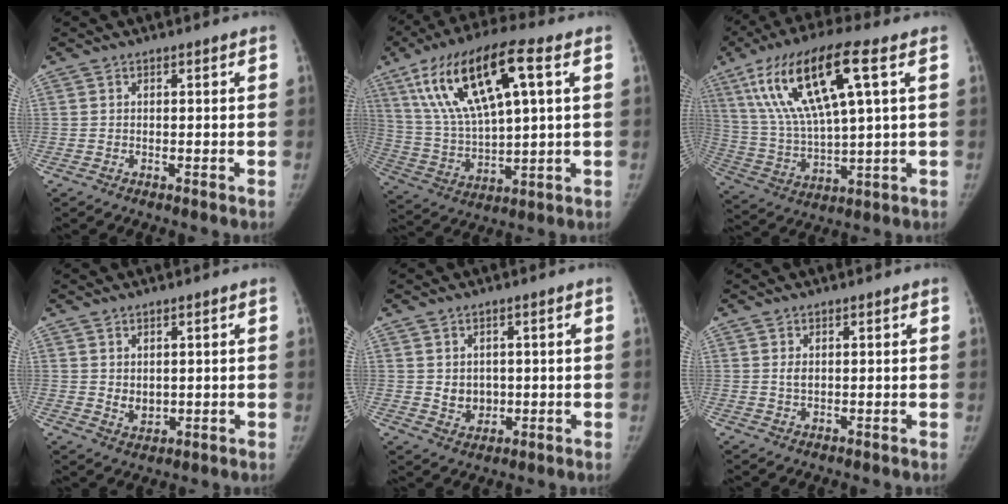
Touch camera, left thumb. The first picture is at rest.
{"total": 21.0, "force": [8.1, 7.1, 18.0], "torque": [-0.338, 0.000, 0.149]}
{"total": 19.8, "force": [7.6, 4.9, 17.5], "torque": [-0.347, -0.003, 0.142]}
{"total": 3.4, "force": [0.8, 2.5, 2.1], "torque": [-0.024, -0.013, 0.023]}
{"total": 4.5, "force": [0.4, 3.8, 2.4], "torque": [-0.020, -0.008, 0.019]}
{"total": 3.2, "force": [0.9, 2.0, 2.4], "torque": [-0.037, -0.007, 0.020]}